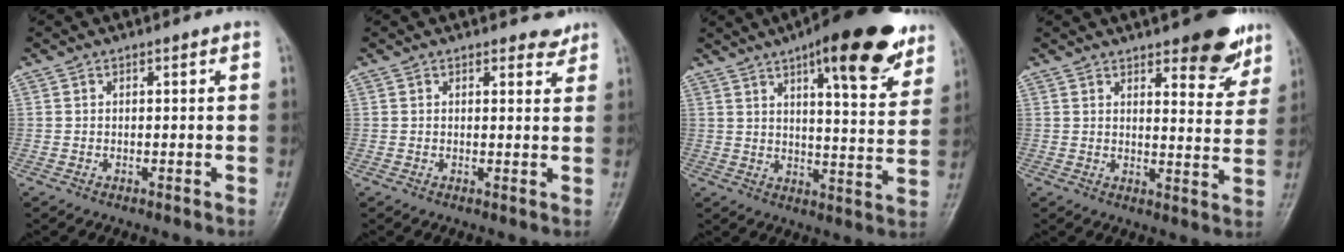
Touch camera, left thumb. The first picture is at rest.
{"total": 2.1, "force": [1.9, 0.9, 0.4], "torque": [0.007, -0.016, 0.017]}
{"total": 19.0, "force": [11.5, 5.4, 14.2], "torque": [-0.164, -0.043, 0.161]}
{"total": 11.1, "force": [7.3, 3.9, 7.3], "torque": [-0.057, -0.040, 0.093]}